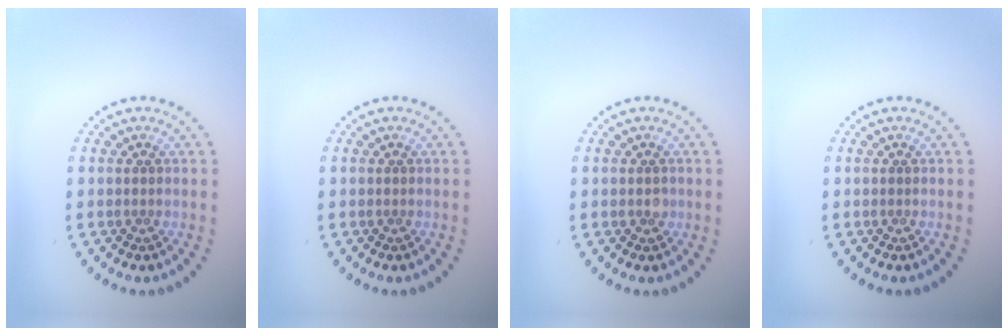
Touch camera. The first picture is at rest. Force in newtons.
{"total": 0.0}
{"total": 0.5, "press": 0.4, "slide": 0.3}
{"total": 0.0}